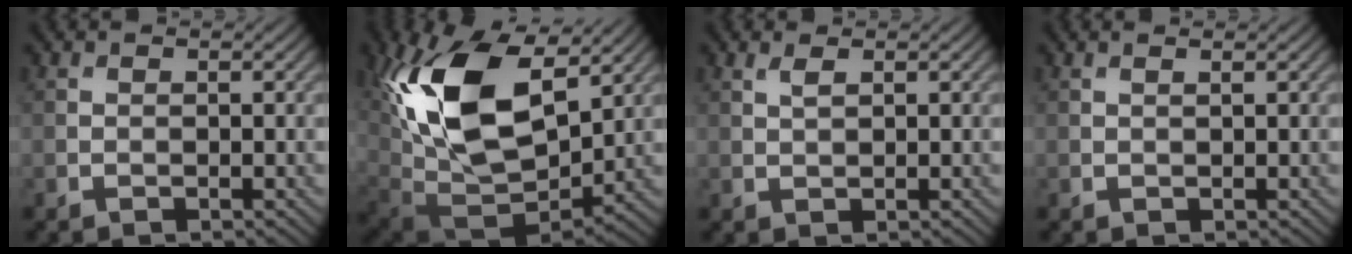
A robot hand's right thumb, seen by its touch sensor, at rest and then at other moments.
{"total": 18.1, "force": [6.4, 10.1, 13.6], "torque": [-0.296, 0.011, 0.121]}
{"total": 1.4, "force": [0.8, 0.4, 1.1], "torque": [-0.029, 0.002, 0.018]}
{"total": 0.9, "force": [0.6, 0.1, 0.7], "torque": [-0.011, 0.001, 0.005]}